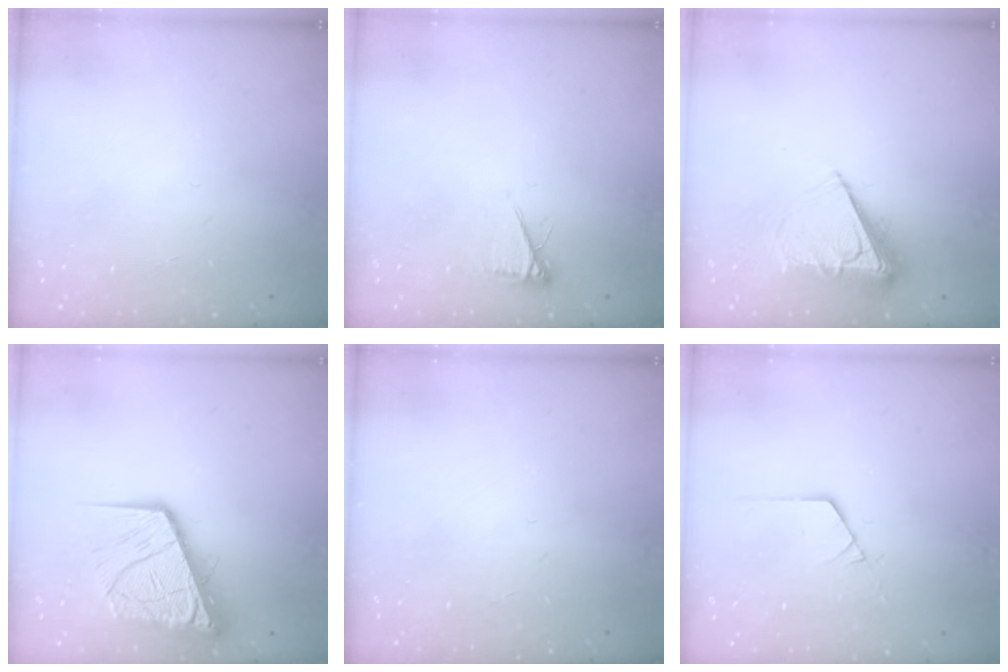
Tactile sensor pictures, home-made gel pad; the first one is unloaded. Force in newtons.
{"total": 3.9, "press": 3.9, "slide": 0.6}
{"total": 8.1, "press": 8.0, "slide": 0.6}
{"total": 16.5, "press": 16.3, "slide": 2.0}
{"total": 0.0}
{"total": 1.4, "press": 1.4, "slide": 0.2}